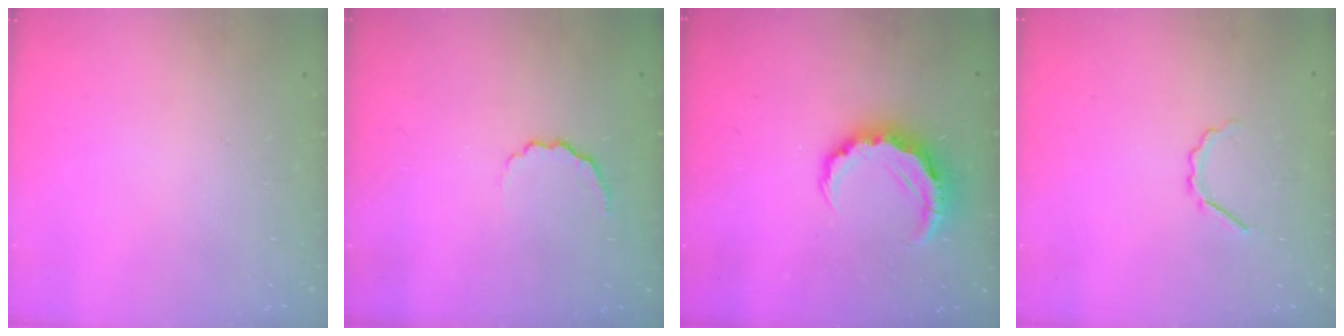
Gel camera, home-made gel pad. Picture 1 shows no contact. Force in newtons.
{"total": 3.6, "press": 3.5, "slide": 0.9}
{"total": 8.2, "press": 8.1, "slide": 1.4}
{"total": 2.8, "press": 2.7, "slide": 0.8}